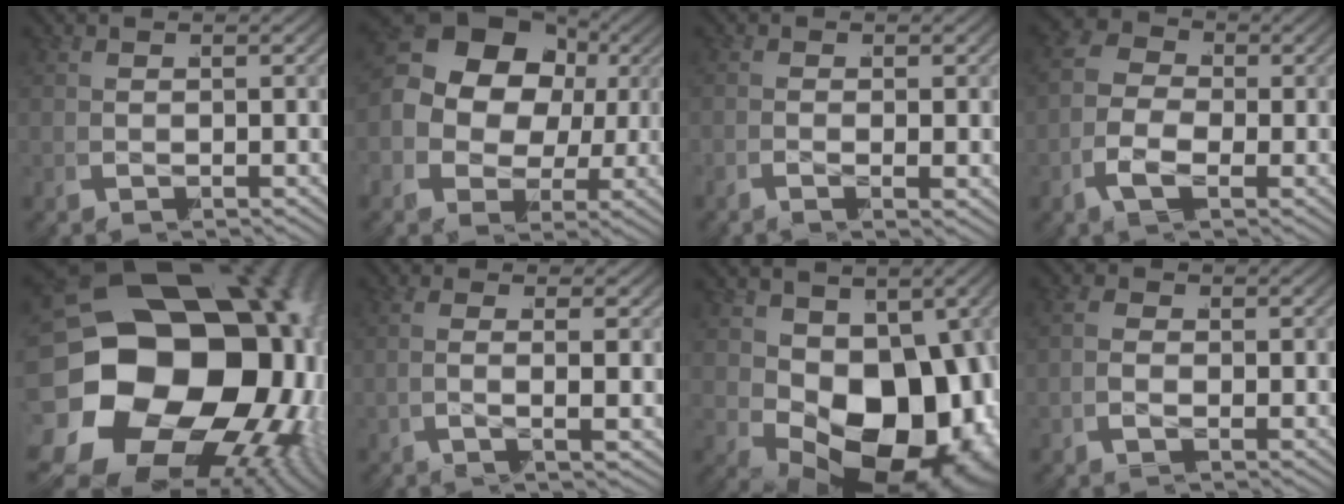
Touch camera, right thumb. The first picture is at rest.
{"total": 12.6, "force": [0.6, 9.2, 8.5], "torque": [-0.172, -0.004, 0.004]}
{"total": 1.1, "force": [-0.6, 0.1, 0.9], "torque": [-0.016, -0.004, -0.015]}
{"total": 7.6, "force": [-0.4, 5.6, 5.1], "torque": [-0.081, -0.005, -0.018]}
{"total": 33.3, "force": [-2.4, 23.1, 23.9], "torque": [-0.399, -0.075, -0.024]}
{"total": 2.9, "force": [-0.3, 0.0, 2.9], "torque": [-0.052, 0.006, -0.011]}
{"total": 17.5, "force": [-2.4, 11.6, 12.9], "torque": [-0.207, -0.060, -0.008]}
{"total": 1.7, "force": [-0.3, 1.2, 1.1], "torque": [-0.017, -0.004, -0.007]}